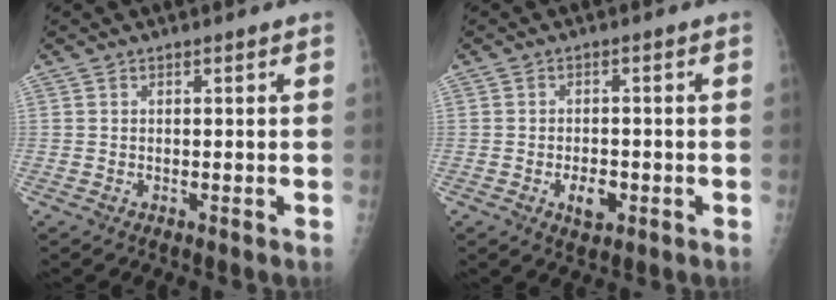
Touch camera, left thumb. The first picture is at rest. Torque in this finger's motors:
{"motor_torque": [-0.12, 0.13, 0.23, 0.08, 0.01]}